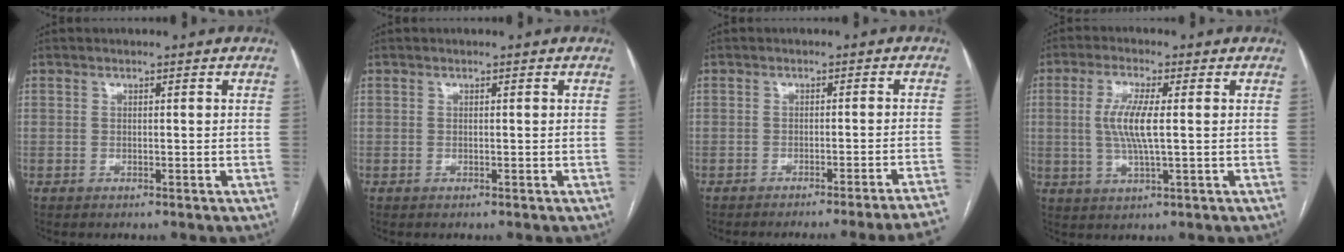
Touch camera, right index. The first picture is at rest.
{"total": 0.0}
{"total": 15.8, "force": [-14.6, -2.6, 5.2], "torque": [-0.006, -0.023, -0.170]}
{"total": 6.6, "force": [0.5, 0.8, 6.5], "torque": [-0.139, -0.003, 0.010]}